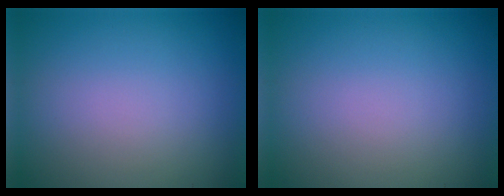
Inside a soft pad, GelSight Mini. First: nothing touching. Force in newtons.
{"total": 0.0}